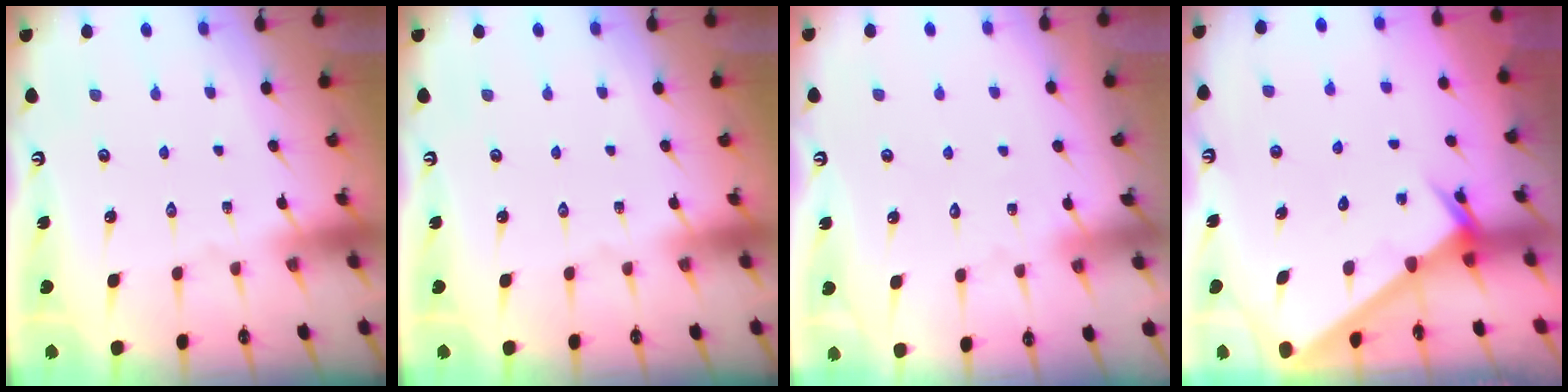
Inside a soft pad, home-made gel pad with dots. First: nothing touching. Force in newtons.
{"total": 0.0}
{"total": 4.3, "press": 4.2, "slide": 0.5}
{"total": 2.5, "press": 2.5, "slide": 0.1}